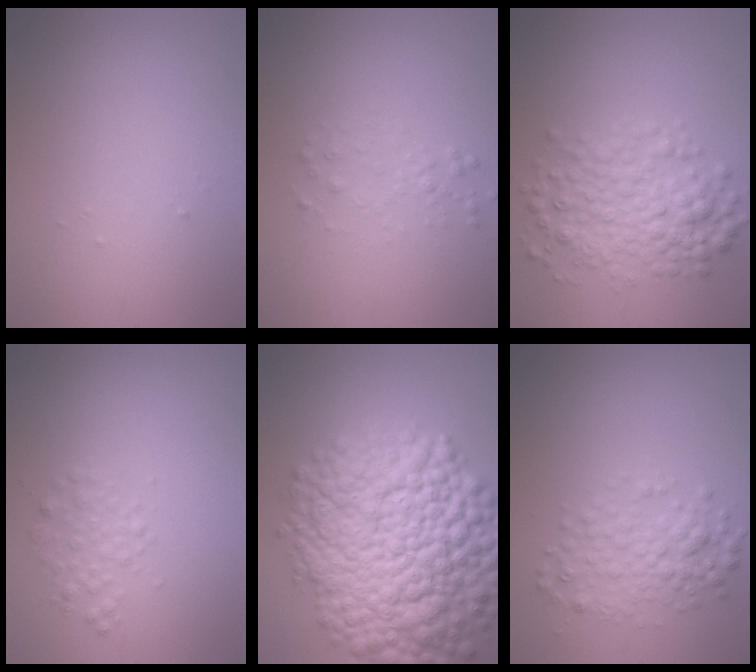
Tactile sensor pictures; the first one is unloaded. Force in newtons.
{"total": 1.2, "press": 1.2, "slide": 0.0}
{"total": 5.2, "press": 5.2, "slide": 0.1}
{"total": 1.7, "press": 1.7, "slide": 0.0}
{"total": 15.2, "press": 15.2, "slide": 0.6}
{"total": 3.2, "press": 3.2, "slide": 0.1}